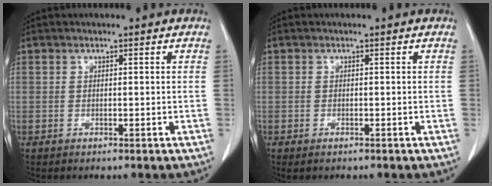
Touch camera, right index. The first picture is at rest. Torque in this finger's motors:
{"motor_torque": [0.04, -0.01, 0.04, 0.01]}